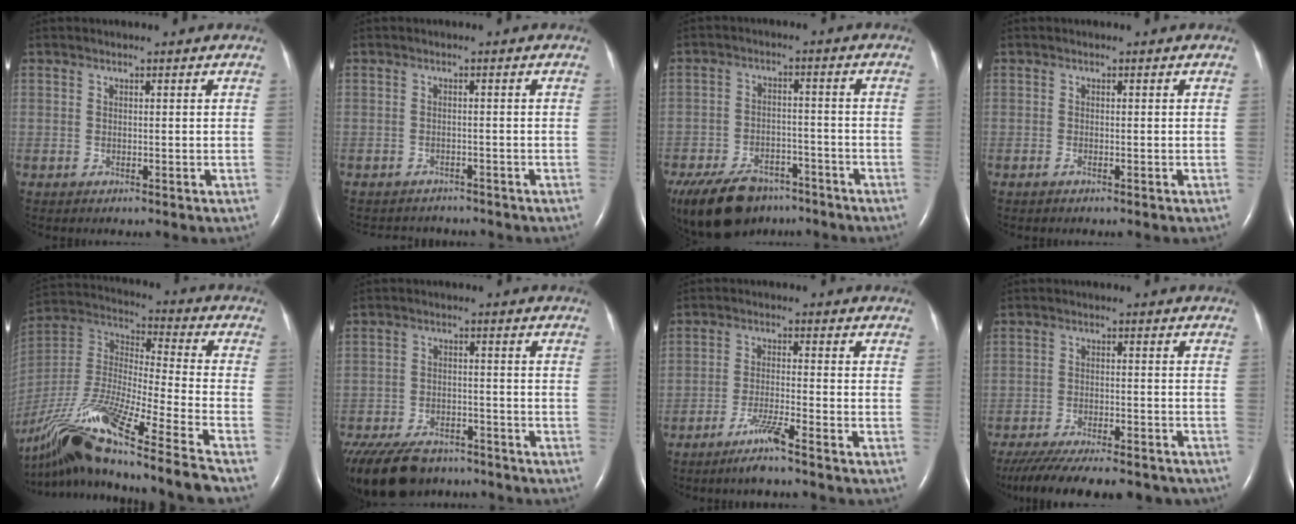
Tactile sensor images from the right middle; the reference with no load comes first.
{"total": 5.1, "force": [-4.8, 1.6, 0.3], "torque": [-0.006, -0.002, -0.062]}
{"total": 15.1, "force": [-11.1, 7.9, 6.7], "torque": [-0.158, -0.010, -0.171]}
{"total": 0.6, "force": [-0.5, 0.0, 0.4], "torque": [-0.012, -0.002, -0.009]}
{"total": 28.4, "force": [-21.4, 0.0, 18.7], "torque": [-0.352, -0.057, -0.386]}
{"total": 17.9, "force": [-13.8, 8.3, 7.8], "torque": [-0.222, -0.031, -0.205]}
{"total": 4.9, "force": [-3.7, -0.7, 3.1], "torque": [-0.066, -0.013, -0.076]}
{"total": 20.8, "force": [-17.9, 4.7, 9.4], "torque": [-0.182, -0.030, -0.245]}